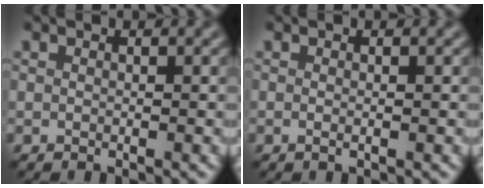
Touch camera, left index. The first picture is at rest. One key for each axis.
{"total": 0.7, "fx": 0.1, "fy": 0.0, "fz": 0.7, "tx": -0.011, "ty": -0.004, "tz": -0.001}